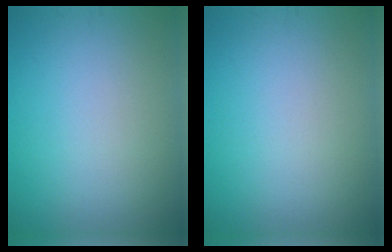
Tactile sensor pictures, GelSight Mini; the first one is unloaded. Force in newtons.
{"total": 0.0}